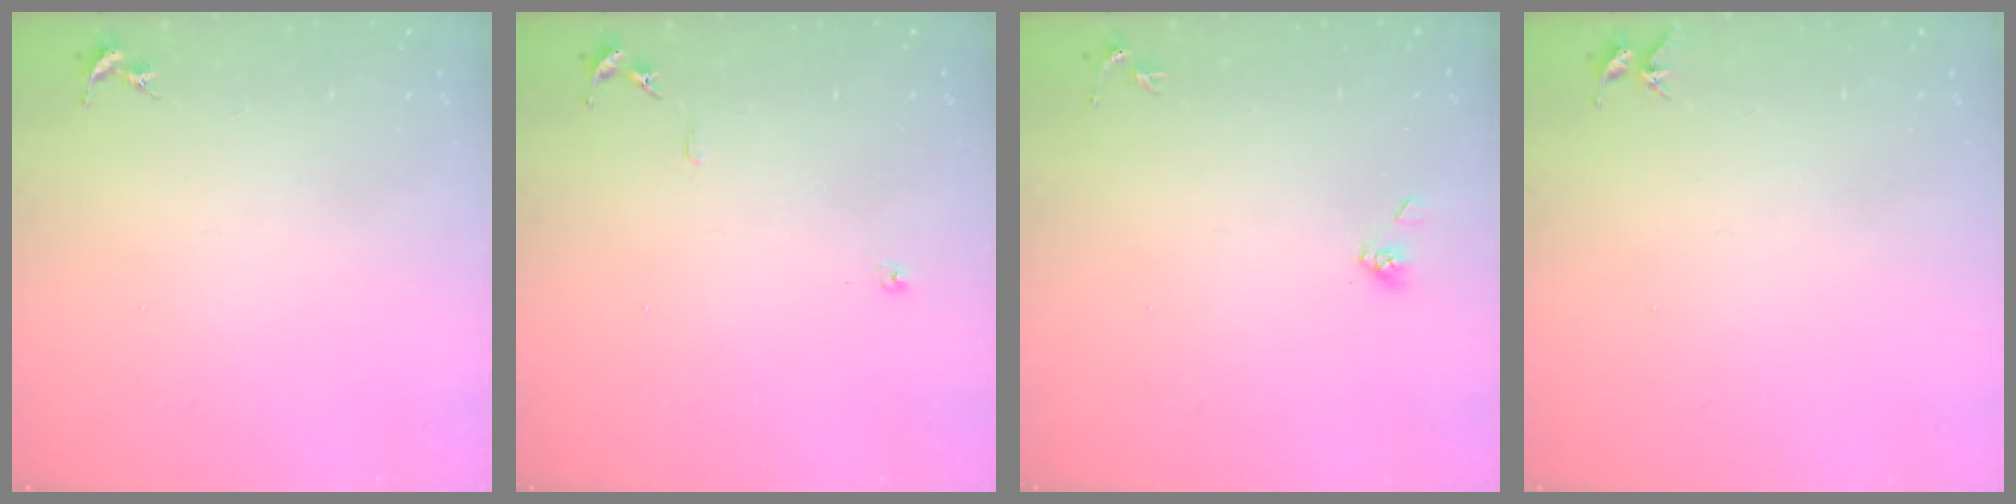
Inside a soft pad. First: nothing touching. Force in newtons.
{"total": 6.1, "press": 6.1, "slide": 0.7}
{"total": 4.2, "press": 3.9, "slide": 1.6}
{"total": 5.0, "press": 4.9, "slide": 0.5}